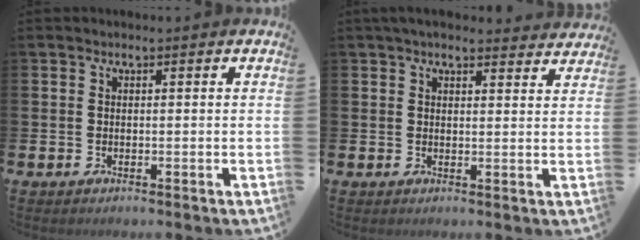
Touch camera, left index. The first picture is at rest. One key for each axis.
{"total": 3.7, "fx": 3.5, "fy": 0.7, "fz": 0.9, "tx": -0.018, "ty": -0.015, "tz": 0.064}